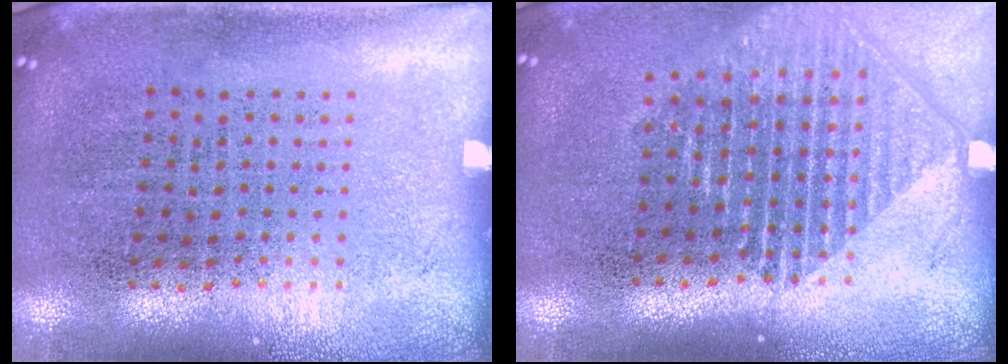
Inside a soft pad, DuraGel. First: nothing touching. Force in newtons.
{"total": 1.4, "press": 1.3, "slide": 0.6}